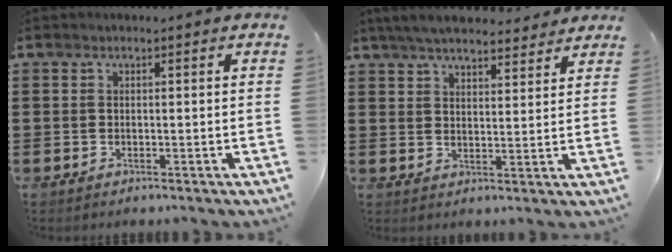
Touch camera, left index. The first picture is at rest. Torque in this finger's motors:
{"motor_torque": [2.14, 0.00, 0.33, 0.12]}